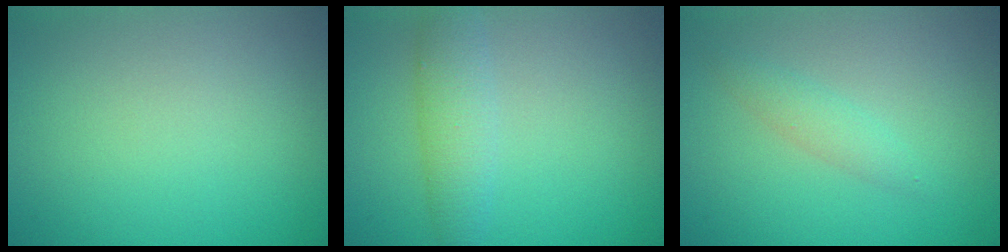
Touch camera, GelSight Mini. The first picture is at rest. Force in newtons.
{"total": 2.9, "press": 2.9, "slide": 0.0}
{"total": 1.6, "press": 1.6, "slide": 0.0}